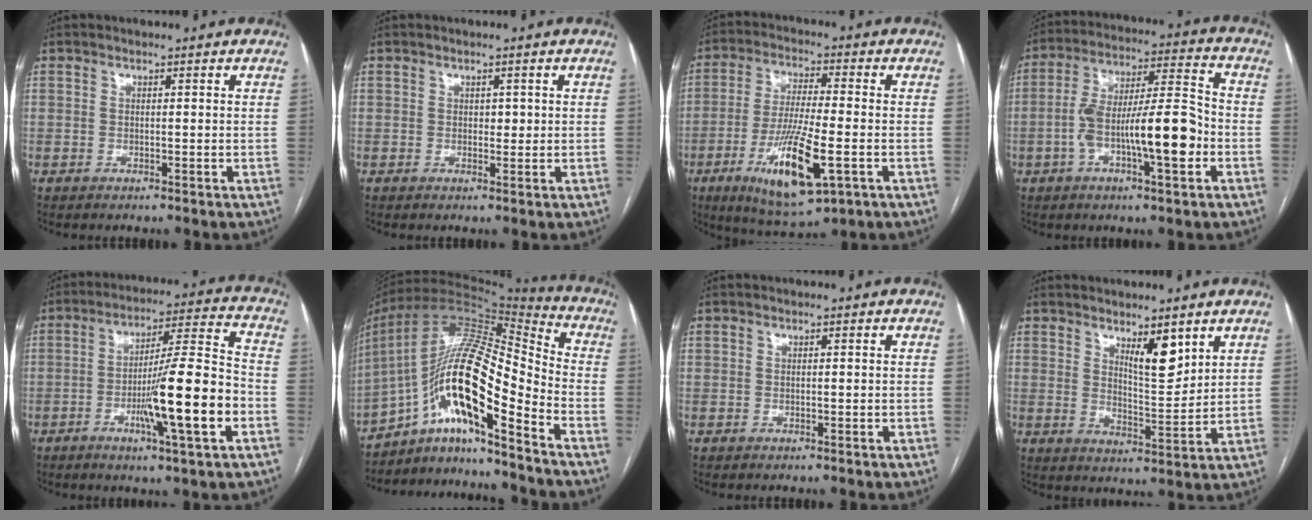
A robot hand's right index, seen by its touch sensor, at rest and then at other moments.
{"total": 1.4, "force": [0.3, 1.0, 1.0], "torque": [-0.011, 0.002, 0.003]}
{"total": 14.1, "force": [-5.0, 2.6, 13.0], "torque": [-0.247, -0.025, -0.080]}
{"total": 14.8, "force": [-3.9, 2.6, 14.0], "torque": [-0.244, 0.019, -0.064]}
{"total": 15.0, "force": [-4.6, 0.3, 14.3], "torque": [-0.231, -0.001, -0.075]}
{"total": 19.1, "force": [-9.6, 3.5, 16.2], "torque": [-0.311, 0.020, -0.167]}
{"total": 0.0}
{"total": 6.2, "force": [3.9, 1.6, 4.6], "torque": [-0.080, -0.014, 0.068]}